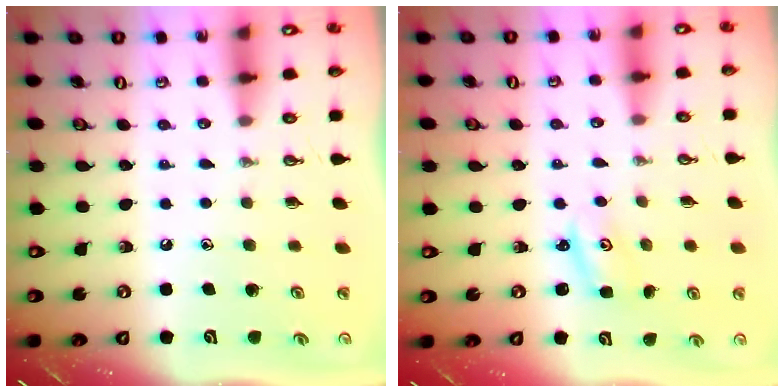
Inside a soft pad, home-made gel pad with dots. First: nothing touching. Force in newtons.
{"total": 2.2, "press": 2.2, "slide": 0.2}